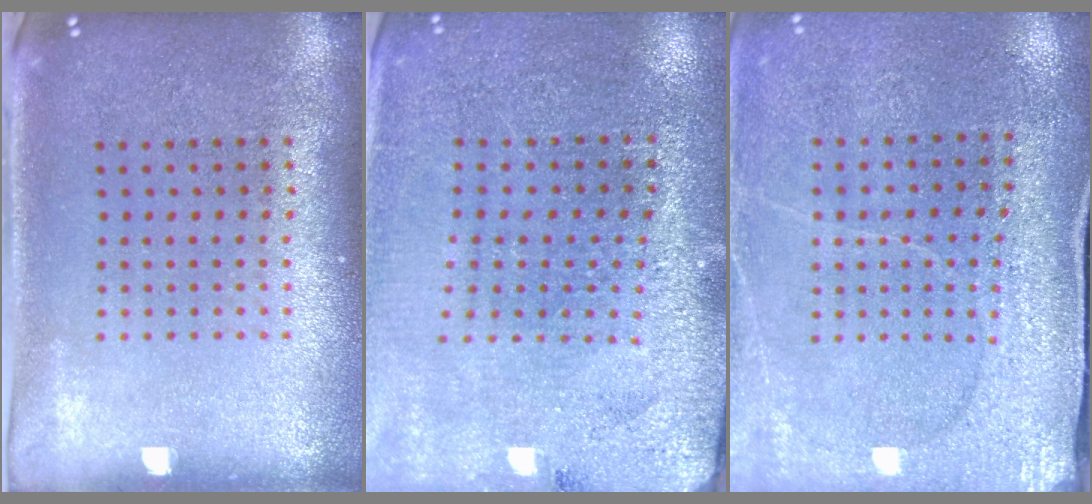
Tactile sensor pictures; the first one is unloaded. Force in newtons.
{"total": 2.8, "press": 2.8, "slide": 0.1}
{"total": 3.0, "press": 3.0, "slide": 0.2}